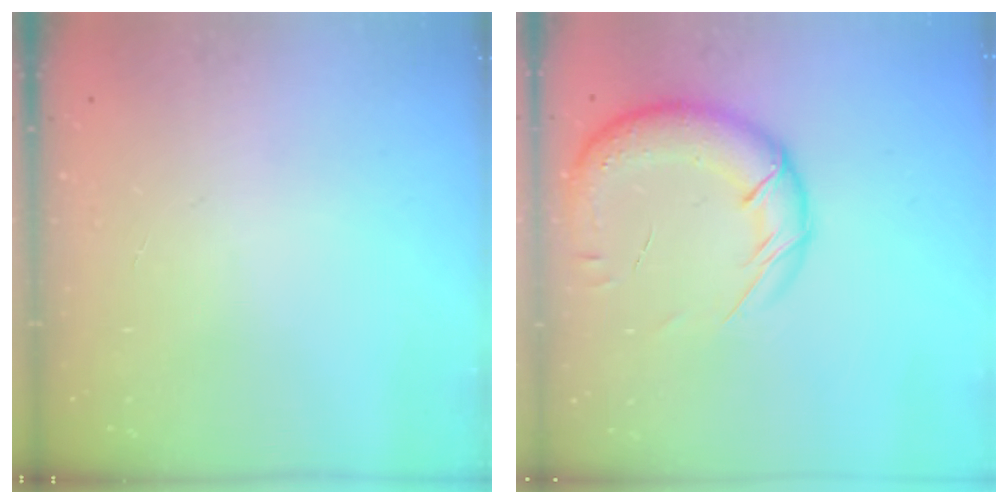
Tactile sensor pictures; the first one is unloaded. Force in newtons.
{"total": 18.0, "press": 17.4, "slide": 4.4}